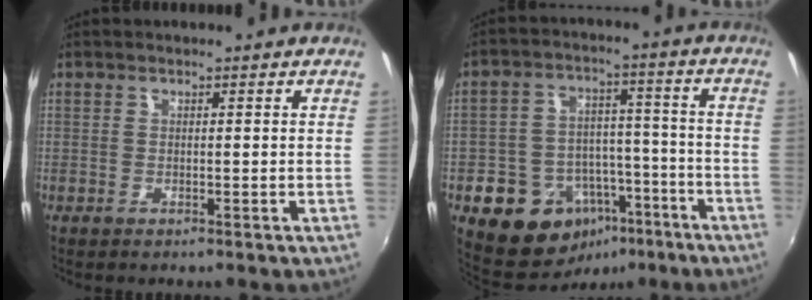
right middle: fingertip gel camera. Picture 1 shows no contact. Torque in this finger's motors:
{"motor_torque": [0.84, -1.22, 0.07, 0.03]}